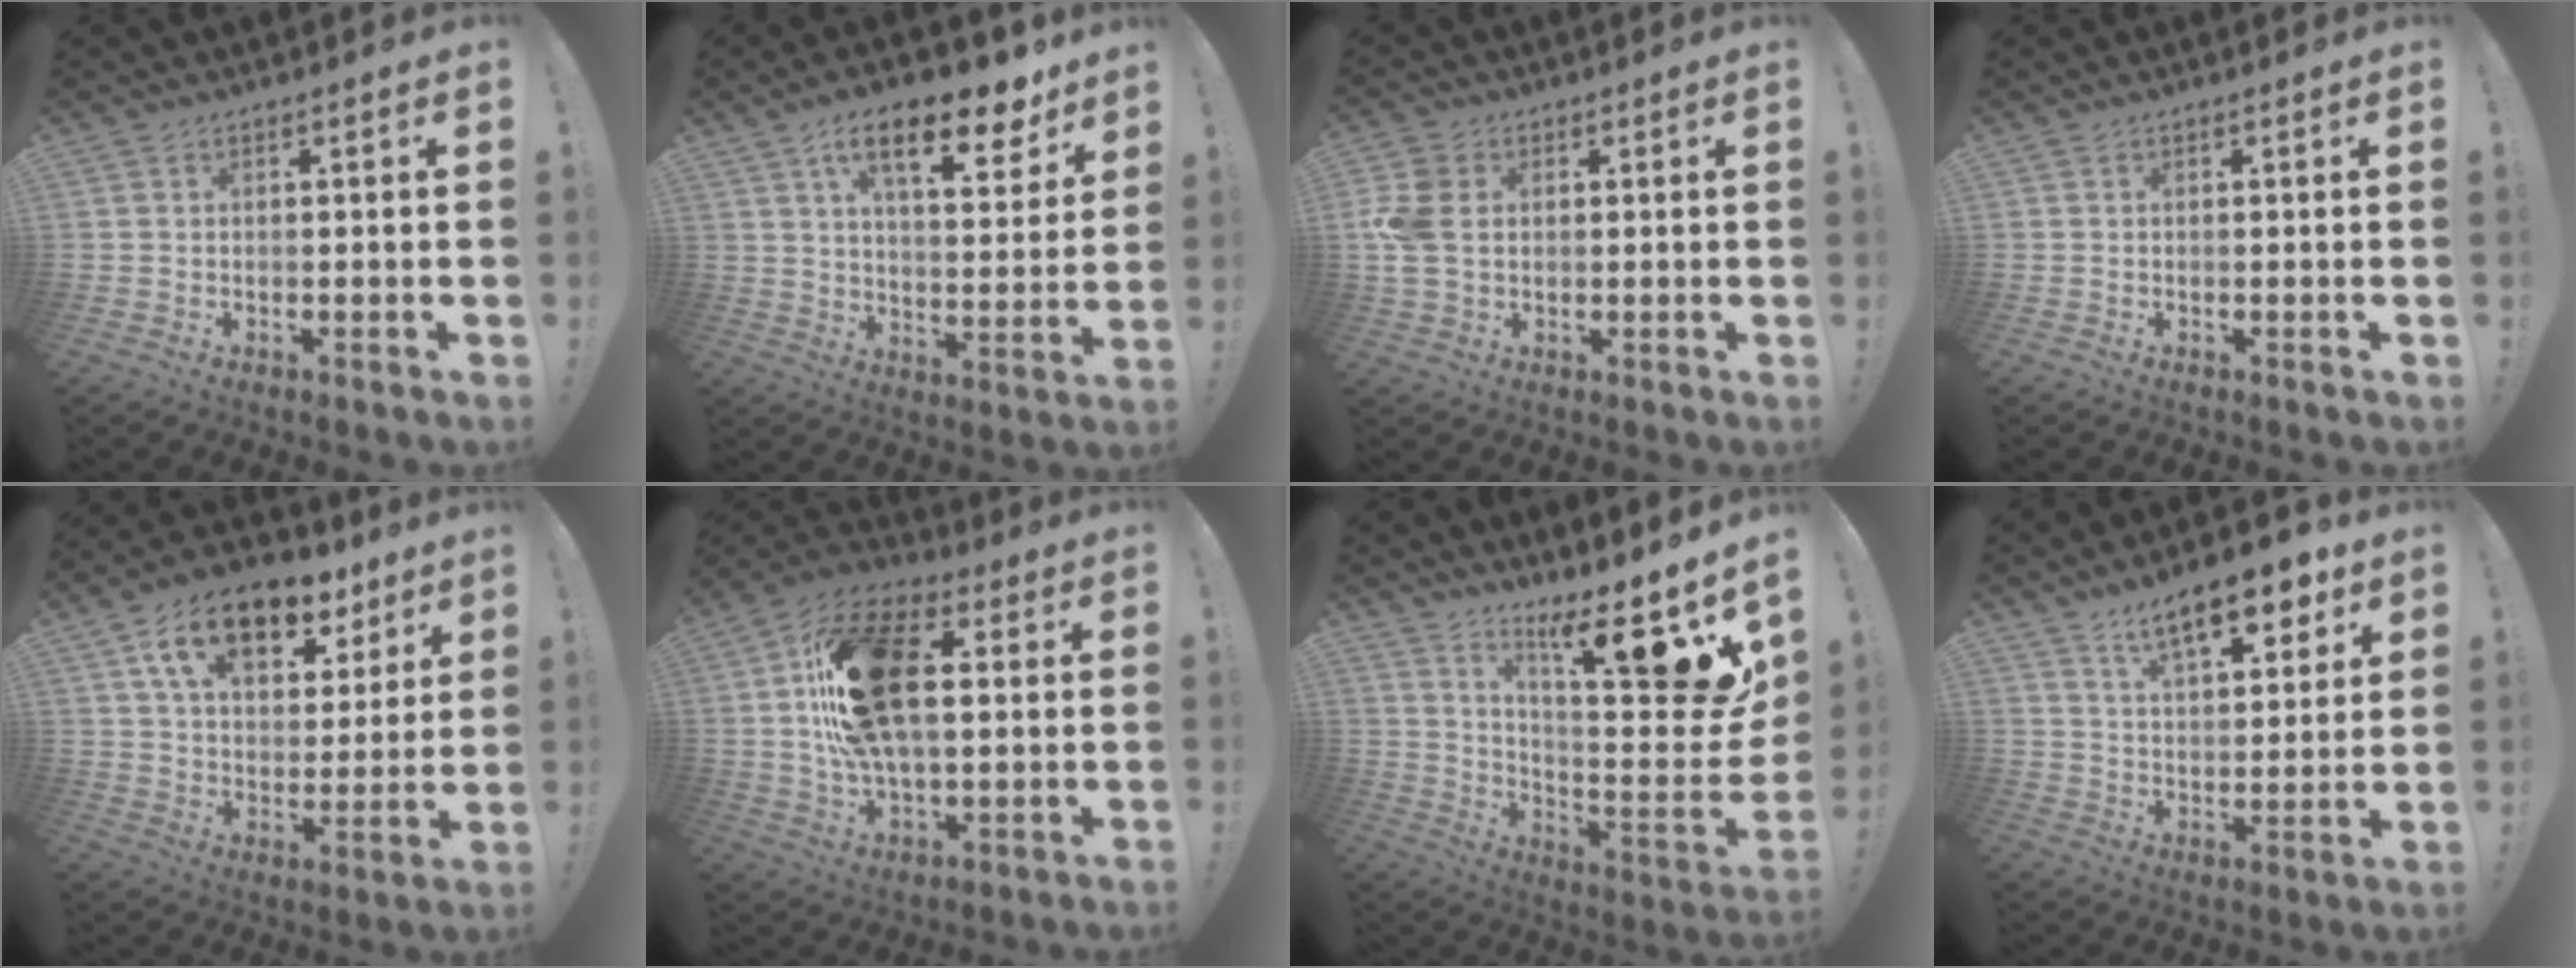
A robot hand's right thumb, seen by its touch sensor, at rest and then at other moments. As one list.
[{"total": 17.3, "force": [10.0, 6.1, 12.7], "torque": [-0.190, -0.054, 0.159]}, {"total": 9.0, "force": [0.9, 6.7, 5.8], "torque": [-0.128, 0.002, 0.018]}, {"total": 0.0}, {"total": 17.0, "force": [10.1, 9.8, 9.7], "torque": [-0.155, -0.048, 0.180]}, {"total": 24.5, "force": [4.0, 13.6, 20.0], "torque": [-0.341, 0.007, 0.068]}, {"total": 16.8, "force": [9.8, 3.3, 13.3], "torque": [-0.182, -0.087, 0.150]}, {"total": 15.0, "force": [9.2, 5.5, 10.4], "torque": [-0.151, -0.046, 0.152]}]